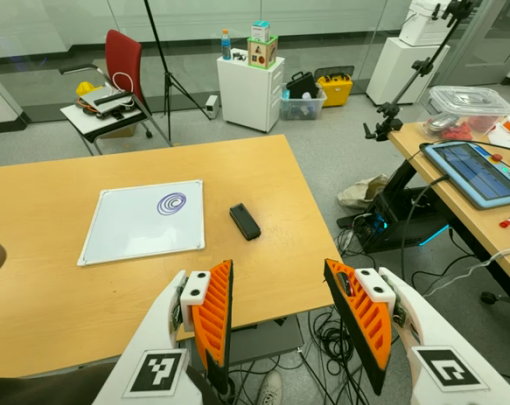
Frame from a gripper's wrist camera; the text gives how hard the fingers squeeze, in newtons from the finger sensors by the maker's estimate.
{"total": 0.0}